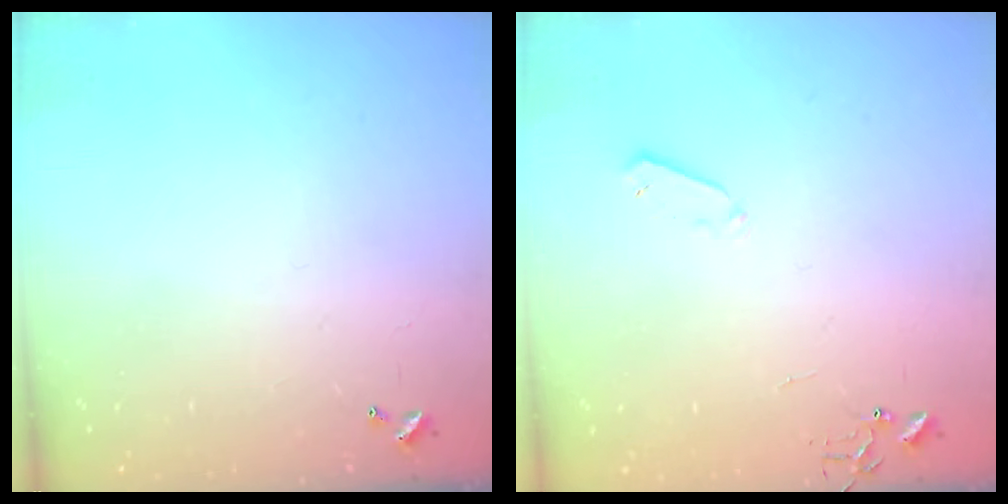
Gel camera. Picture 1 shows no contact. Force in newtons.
{"total": 3.7, "press": 3.6, "slide": 0.7}